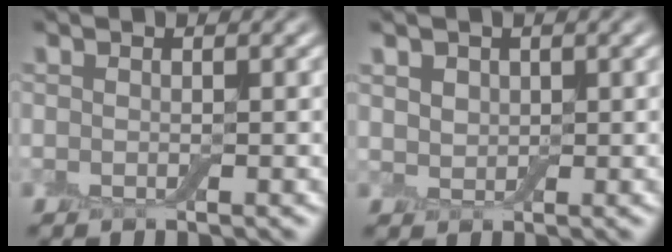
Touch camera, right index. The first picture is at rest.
{"total": 2.3, "force": [1.3, 1.7, 0.9], "torque": [-0.025, 0.007, 0.023]}